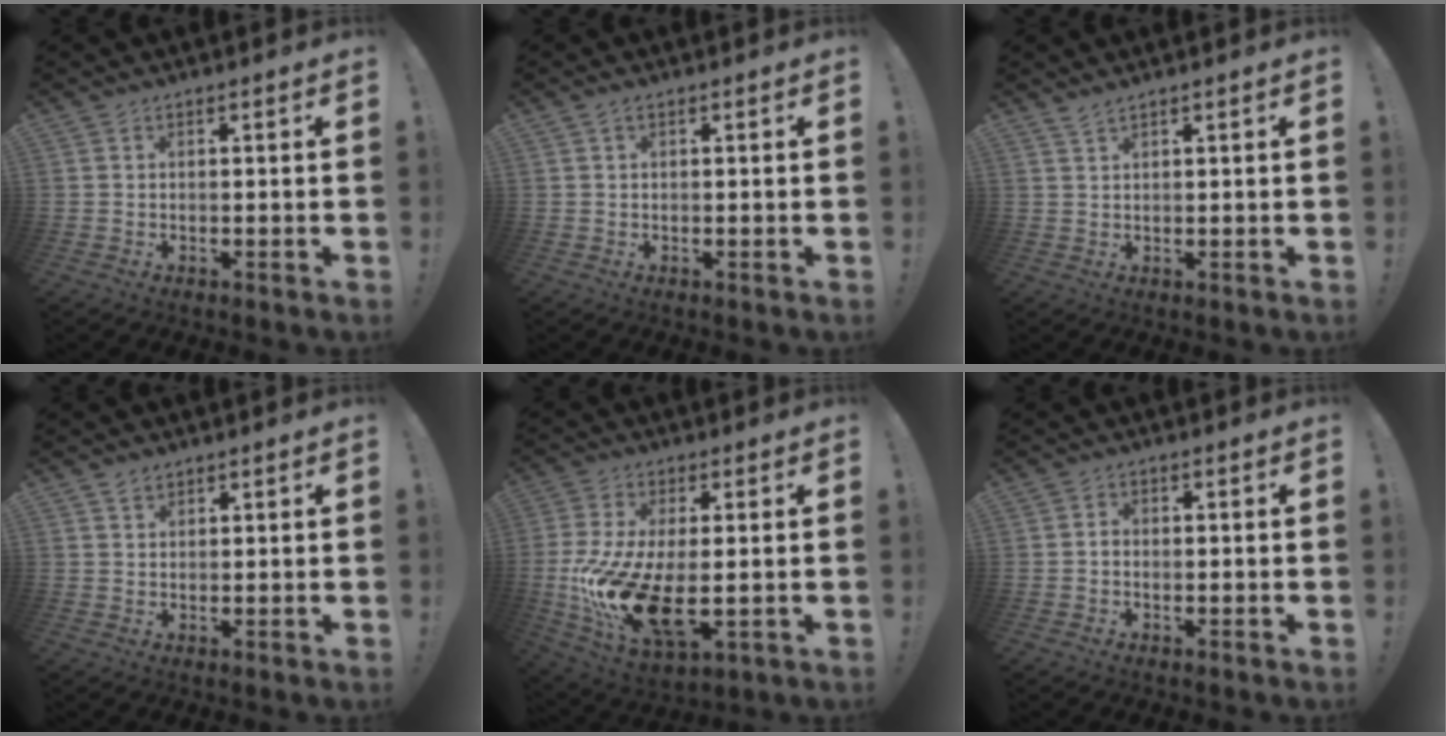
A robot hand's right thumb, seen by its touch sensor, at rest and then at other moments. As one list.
[{"total": 0.9, "force": [0.3, 0.5, 0.7], "torque": [-0.017, 0.003, 0.007]}, {"total": 1.8, "force": [1.6, 0.2, 0.9], "torque": [-0.022, -0.005, 0.030]}, {"total": 1.9, "force": [1.6, 0.9, 0.5], "torque": [0.003, -0.012, 0.027]}, {"total": 18.7, "force": [-2.3, 8.9, 16.3], "torque": [-0.319, -0.009, -0.028]}, {"total": 0.9, "force": [-0.4, 0.4, 0.7], "torque": [-0.012, 0.003, -0.007]}]